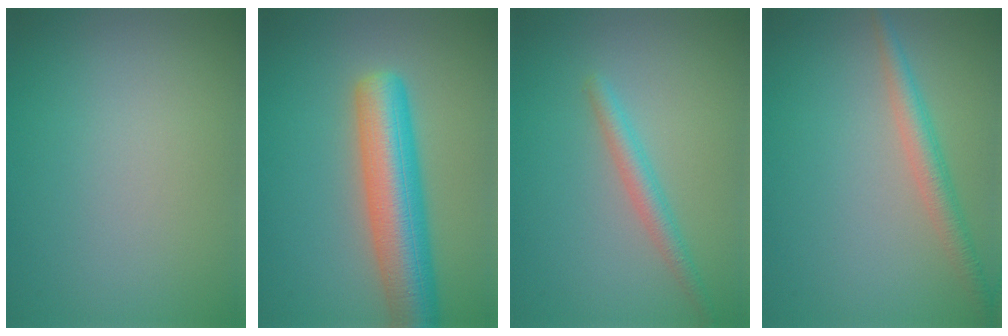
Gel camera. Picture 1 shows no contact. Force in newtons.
{"total": 7.8, "press": 7.8, "slide": 0.2}
{"total": 2.2, "press": 2.2, "slide": 0.0}
{"total": 2.8, "press": 2.8, "slide": 0.1}